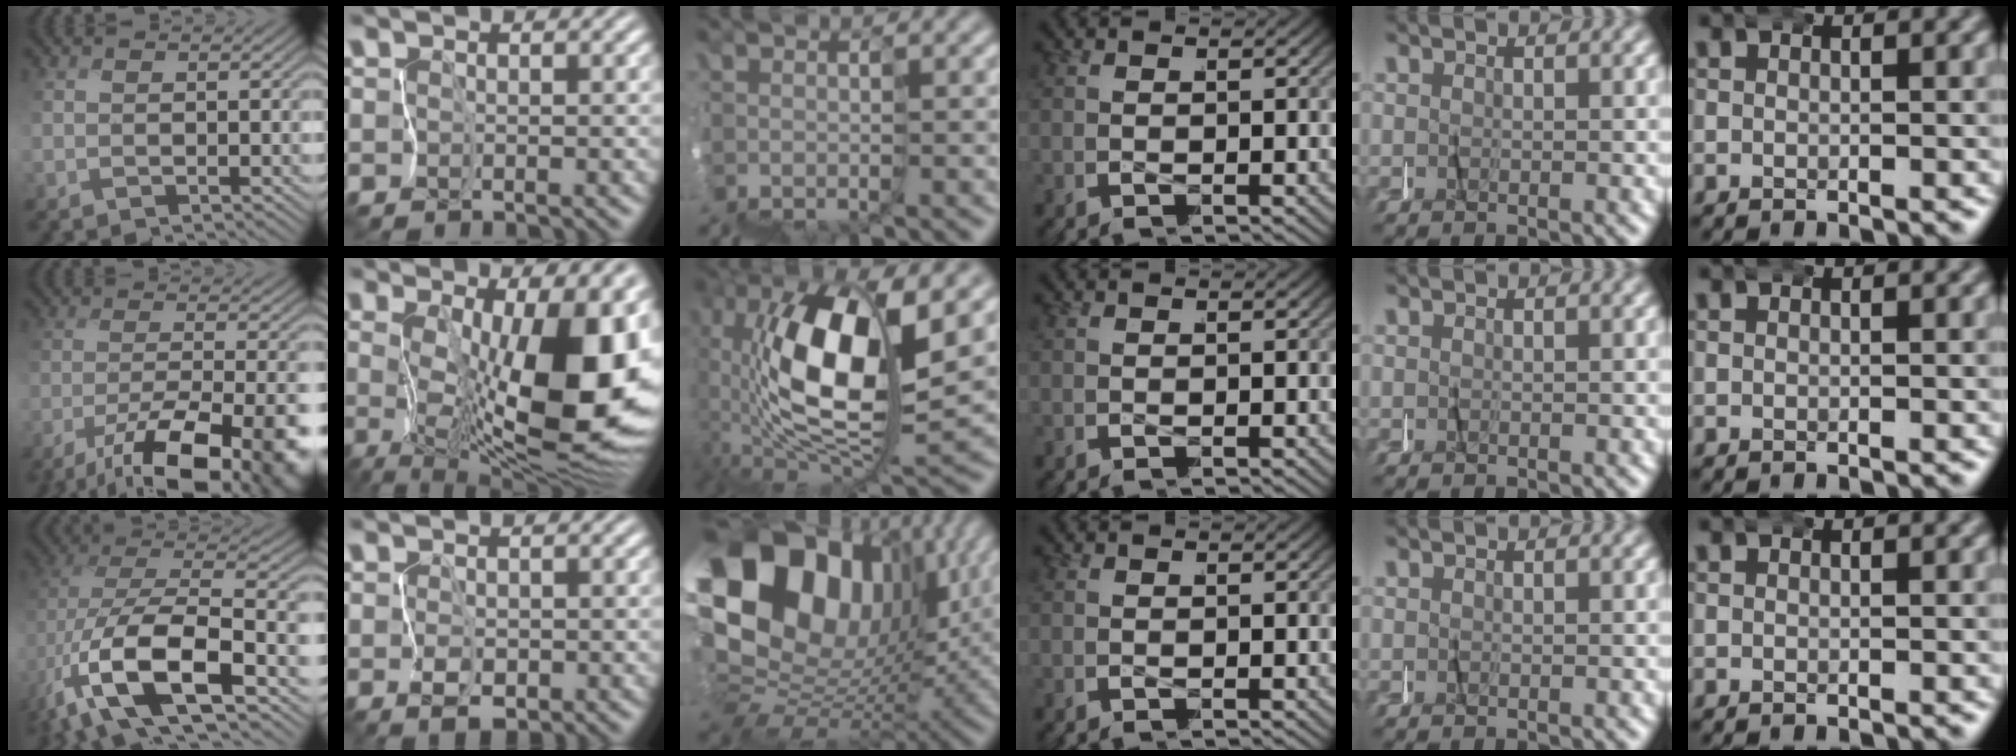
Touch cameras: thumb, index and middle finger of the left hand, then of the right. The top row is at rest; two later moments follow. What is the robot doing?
{"motion": "wrap", "object": "felt sheet"}